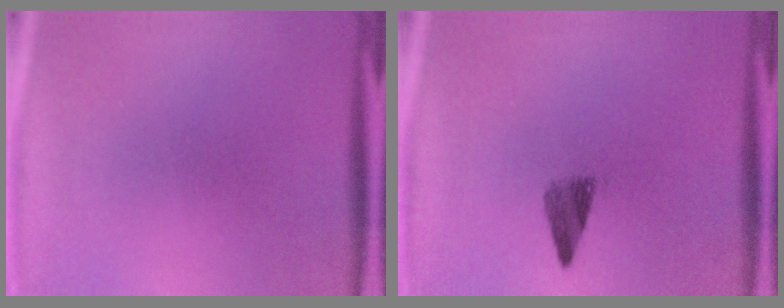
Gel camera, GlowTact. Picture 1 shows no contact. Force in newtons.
{"total": 2.9}